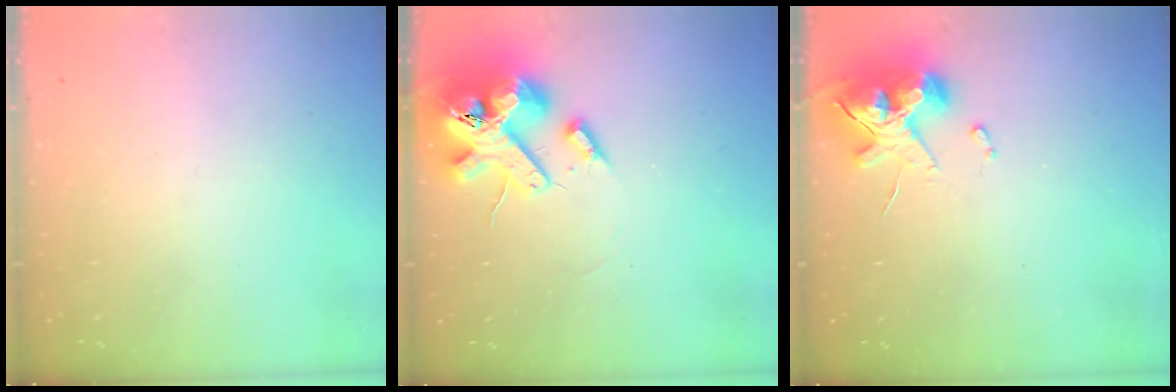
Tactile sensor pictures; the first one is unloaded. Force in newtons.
{"total": 18.0, "press": 17.7, "slide": 2.7}
{"total": 12.5, "press": 12.4, "slide": 1.8}